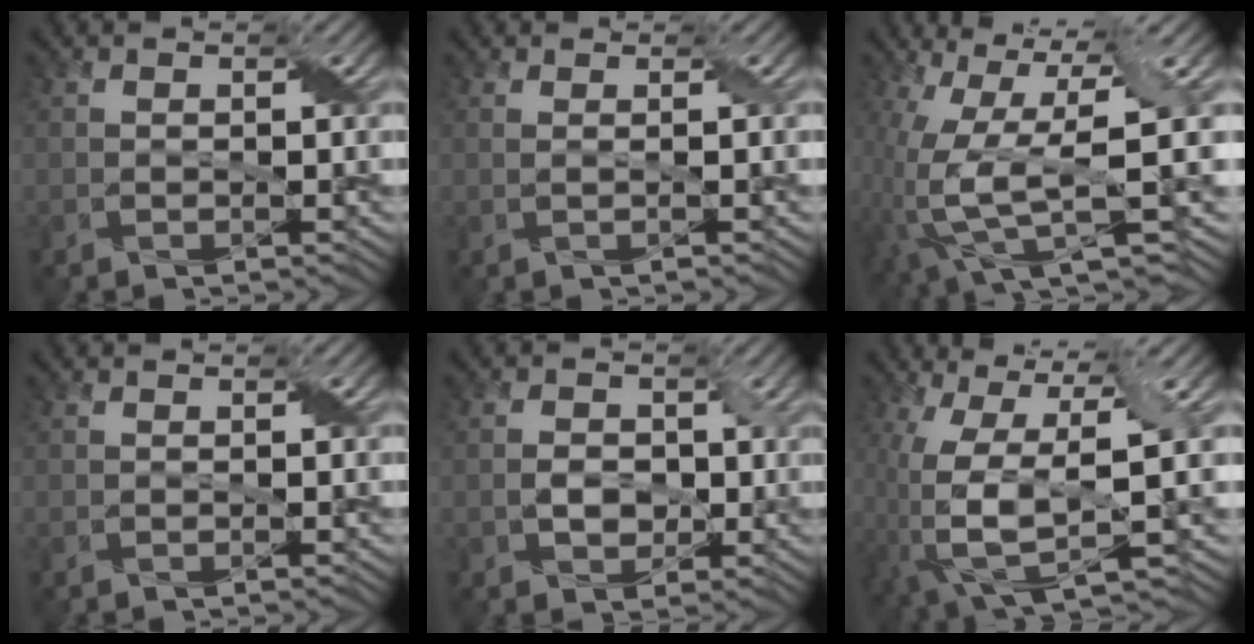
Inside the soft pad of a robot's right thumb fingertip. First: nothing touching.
{"total": 1.1, "force": [0.3, 0.2, 1.1], "torque": [-0.023, 0.003, -0.005]}
{"total": 13.3, "force": [-1.7, 4.1, 12.5], "torque": [-0.291, -0.019, -0.009]}
{"total": 0.0}
{"total": 3.5, "force": [-0.2, 2.8, 2.0], "torque": [-0.033, -0.004, -0.006]}
{"total": 12.1, "force": [-1.8, 4.4, 11.1], "torque": [-0.257, -0.024, -0.017]}